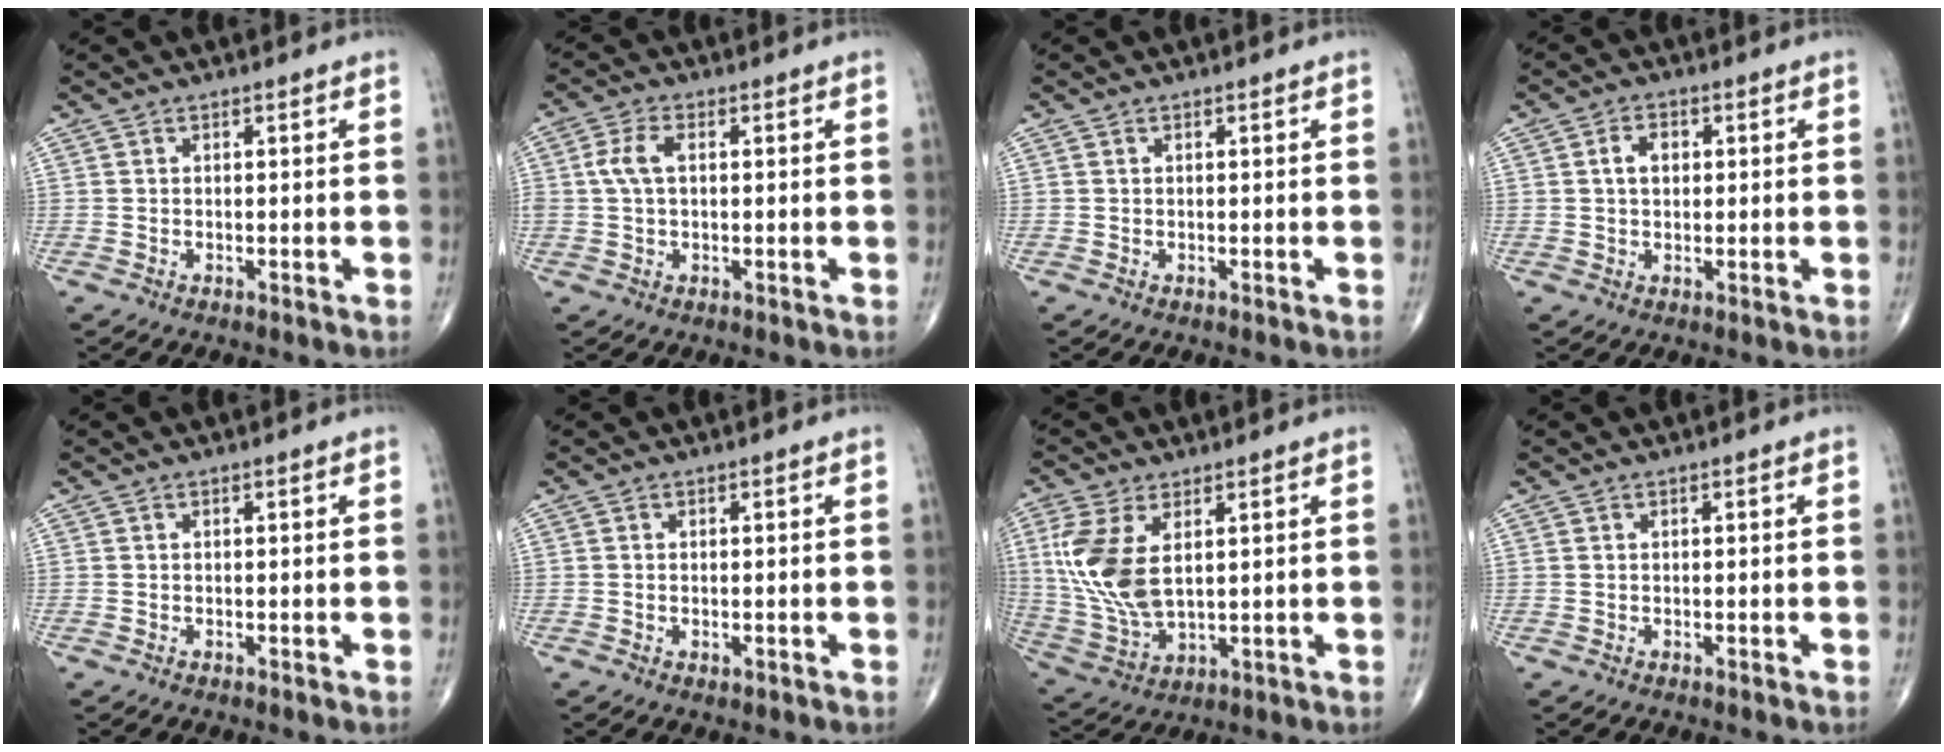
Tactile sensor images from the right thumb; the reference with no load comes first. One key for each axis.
{"total": 4.7, "fx": 0.7, "fy": 2.6, "fz": 3.9, "tx": -0.093, "ty": 0.010, "tz": 0.010}
{"total": 0.0}
{"total": 3.8, "fx": 0.7, "fy": 2.6, "fz": 2.7, "tx": -0.041, "ty": 0.006, "tz": 0.010}
{"total": 0.0}
{"total": 0.7, "fx": -0.2, "fy": 0.4, "fz": 0.5, "tx": -0.009, "ty": -0.002, "tz": 0.000}
{"total": 12.7, "fx": 3.0, "fy": 6.7, "fz": 10.4, "tx": -0.231, "ty": -0.012, "tz": 0.074}
{"total": 0.0}